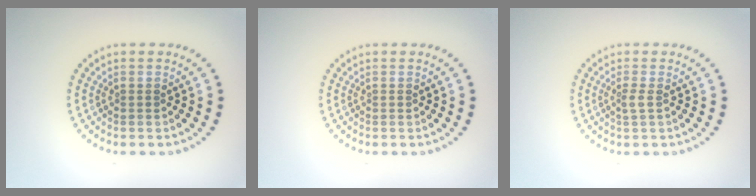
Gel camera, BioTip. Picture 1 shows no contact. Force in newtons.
{"total": 0.0}
{"total": 1.1, "press": 0.7, "slide": 0.8}